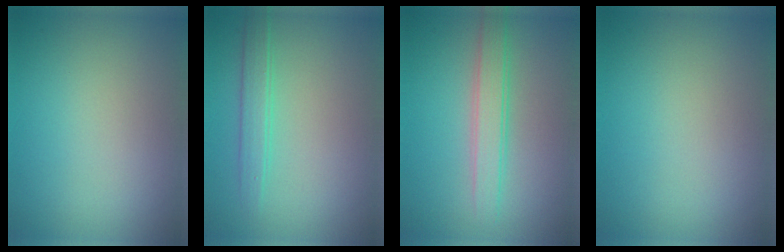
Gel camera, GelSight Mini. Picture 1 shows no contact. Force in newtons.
{"total": 1.9, "press": 1.9, "slide": 0.1}
{"total": 2.8, "press": 2.8, "slide": 0.1}
{"total": 0.0}